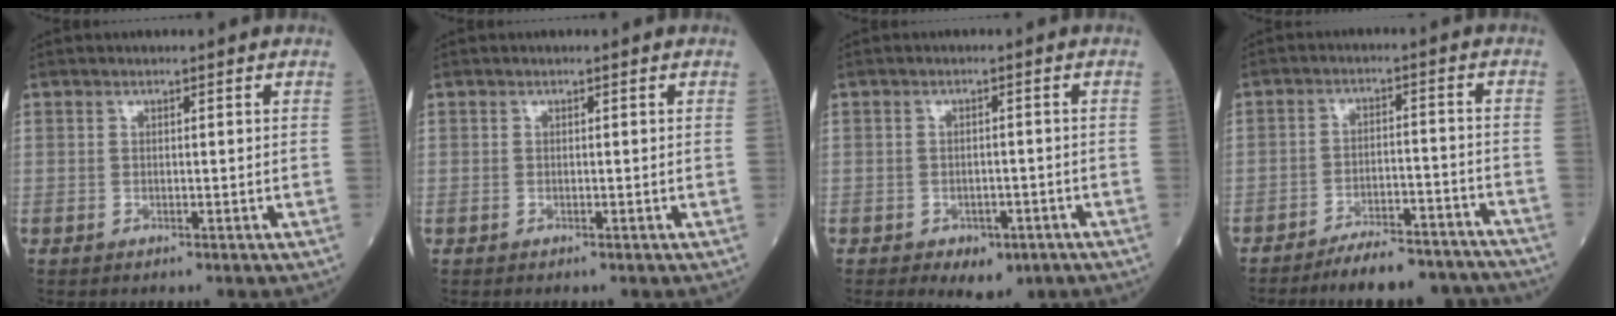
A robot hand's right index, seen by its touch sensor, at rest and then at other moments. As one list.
[{"total": 0.0}, {"total": 4.8, "force": [-2.9, 2.7, 2.7], "torque": [-0.030, 0.000, -0.032]}, {"total": 11.9, "force": [-11.2, 2.2, 3.6], "torque": [-0.036, 0.018, -0.159]}]